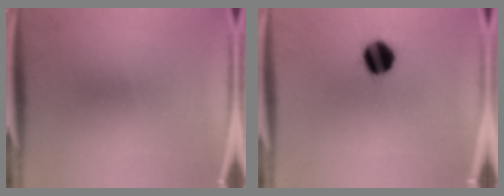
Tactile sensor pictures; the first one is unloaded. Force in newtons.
{"total": 8.9}